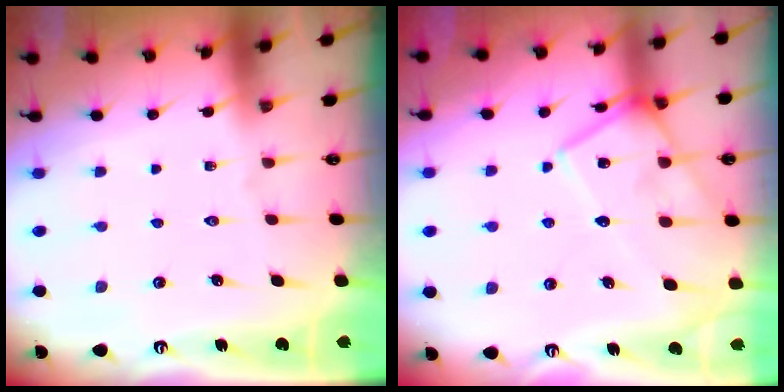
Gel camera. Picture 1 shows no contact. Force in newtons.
{"total": 13.5, "press": 13.5, "slide": 1.2}